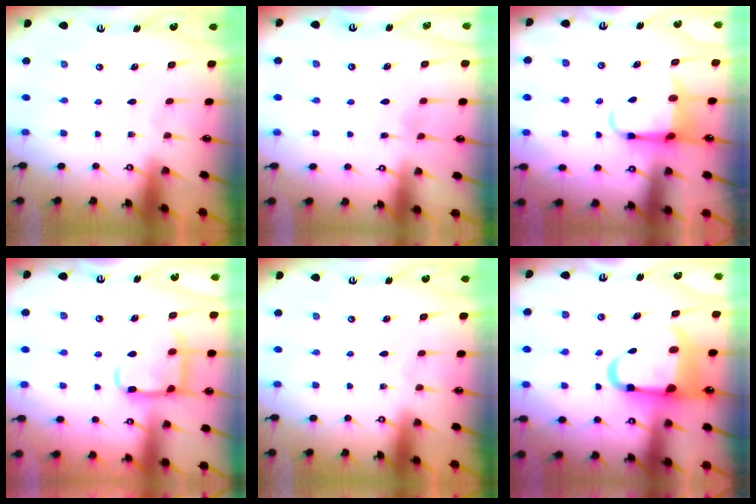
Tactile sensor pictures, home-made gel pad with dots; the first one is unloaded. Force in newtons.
{"total": 5.5, "press": 5.5, "slide": 0.6}
{"total": 5.2, "press": 5.1, "slide": 1.0}
{"total": 14.4, "press": 14.4, "slide": 1.2}
{"total": 0.0}
{"total": 11.8, "press": 11.4, "slide": 3.0}